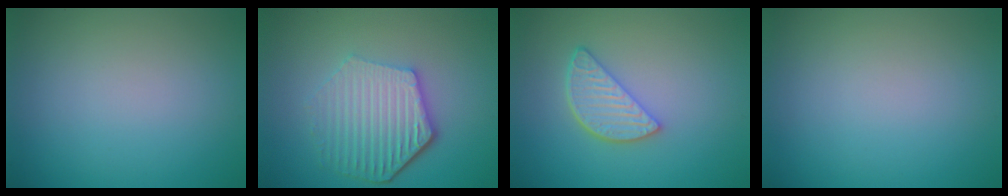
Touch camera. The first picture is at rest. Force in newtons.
{"total": 6.0, "press": 4.5, "slide": 3.9}
{"total": 3.5, "press": 2.9, "slide": 2.0}
{"total": 0.0}